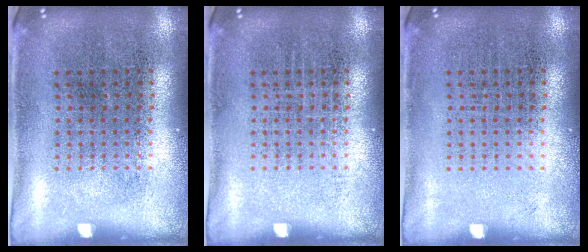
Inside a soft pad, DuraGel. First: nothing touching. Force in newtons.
{"total": 0.0}
{"total": 0.0}